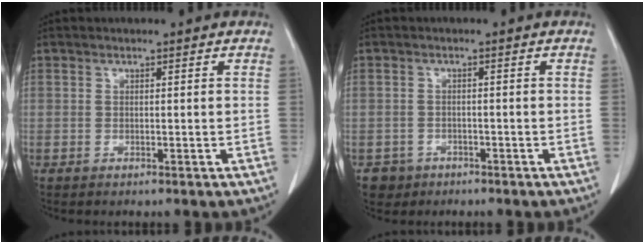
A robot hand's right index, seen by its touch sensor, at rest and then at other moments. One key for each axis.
{"total": 2.8, "fx": -1.6, "fy": 2.3, "fz": -0.2, "tx": 0.002, "ty": 0.010, "tz": -0.025}